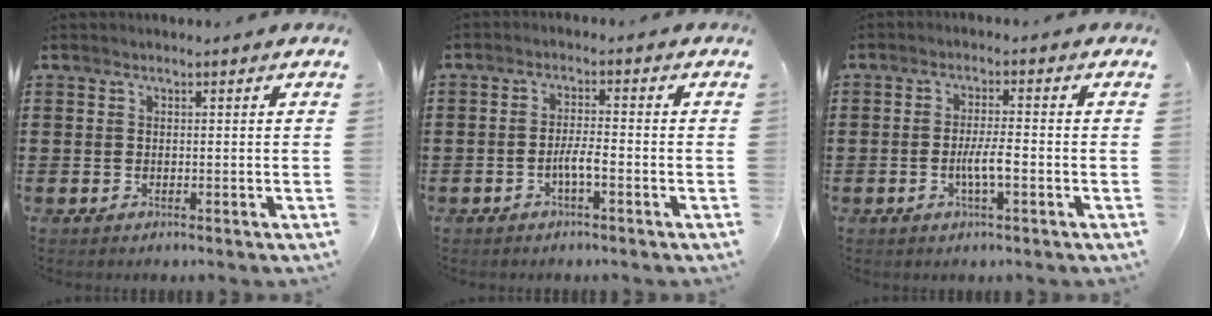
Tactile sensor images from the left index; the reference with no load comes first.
{"total": 3.2, "force": [-1.4, 0.6, 2.8], "torque": [-0.058, 0.002, -0.028]}
{"total": 4.0, "force": [-1.1, 0.7, 3.8], "torque": [-0.073, 0.000, -0.022]}